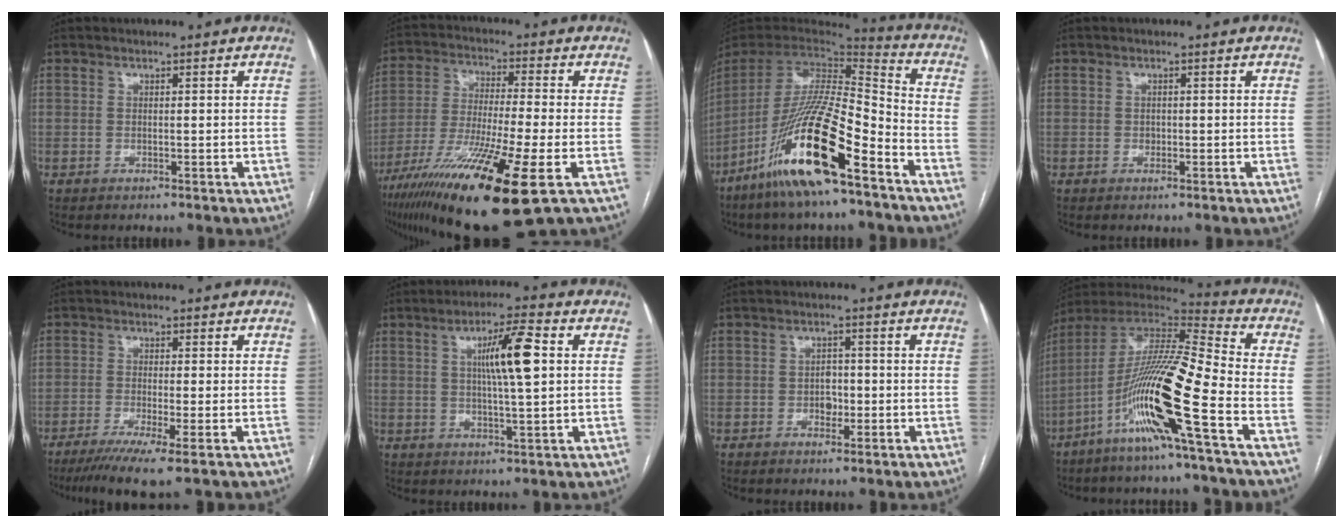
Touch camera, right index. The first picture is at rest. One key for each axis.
{"total": 19.2, "fx": -9.5, "fy": 0.8, "fz": 16.7, "tx": -0.302, "ty": -0.048, "tz": -0.164}
{"total": 21.7, "fx": -12.7, "fy": 2.9, "fz": 17.3, "tx": -0.357, "ty": -0.041, "tz": -0.242}
{"total": 0.8, "fx": -0.1, "fy": 0.7, "fz": 0.4, "tx": -0.005, "ty": 0.002, "tz": -0.001}
{"total": 7.2, "fx": -4.6, "fy": -0.3, "fz": 5.5, "tx": -0.086, "ty": -0.019, "tz": -0.076}
{"total": 8.6, "fx": 1.8, "fy": 0.5, "fz": 8.4, "tx": -0.144, "ty": 0.007, "tz": 0.031}
{"total": 2.7, "fx": -0.6, "fy": 1.9, "fz": 1.8, "tx": -0.022, "ty": 0.006, "tz": -0.007}
{"total": 18.2, "fx": -7.5, "fy": -0.7, "fz": 16.6, "tx": -0.327, "ty": -0.020, "tz": -0.152}